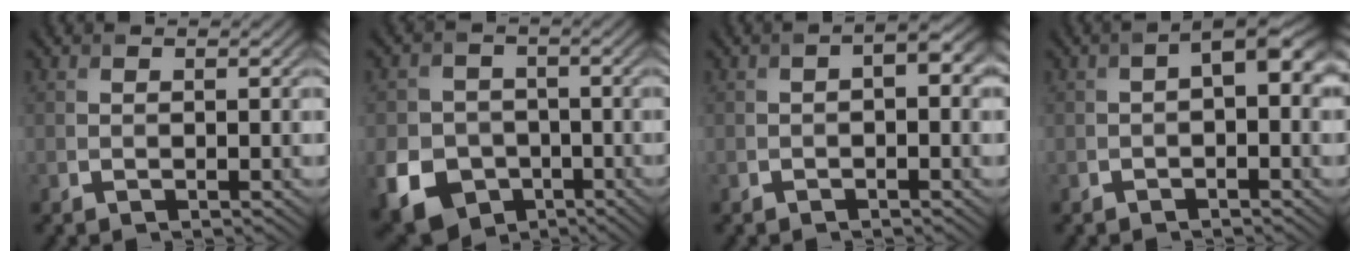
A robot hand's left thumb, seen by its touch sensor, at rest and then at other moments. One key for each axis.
{"total": 11.8, "fx": -4.8, "fy": 10.0, "fz": 4.2, "tx": -0.109, "ty": -0.048, "tz": -0.102}
{"total": 3.4, "fx": 0.0, "fy": 1.7, "fz": 2.9, "tx": -0.043, "ty": 0.005, "tz": -0.003}
{"total": 4.9, "fx": 0.2, "fy": 2.7, "fz": 4.2, "tx": -0.059, "ty": 0.005, "tz": 0.001}